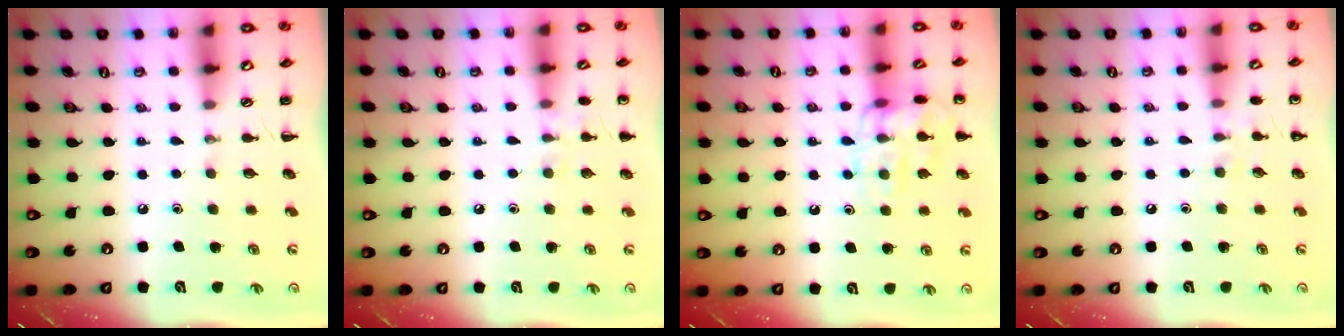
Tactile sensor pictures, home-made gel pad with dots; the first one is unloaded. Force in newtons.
{"total": 5.6, "press": 5.4, "slide": 1.7}
{"total": 13.4, "press": 13.4, "slide": 0.3}
{"total": 6.3, "press": 6.0, "slide": 1.9}